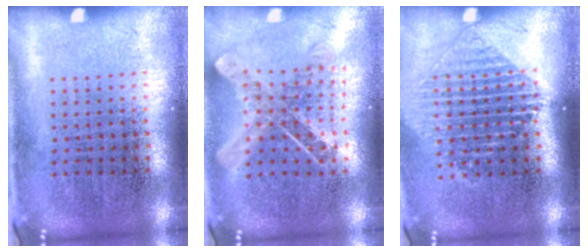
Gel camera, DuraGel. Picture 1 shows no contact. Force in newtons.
{"total": 0.8, "press": 0.8, "slide": 0.0}
{"total": 1.4, "press": 1.3, "slide": 0.6}